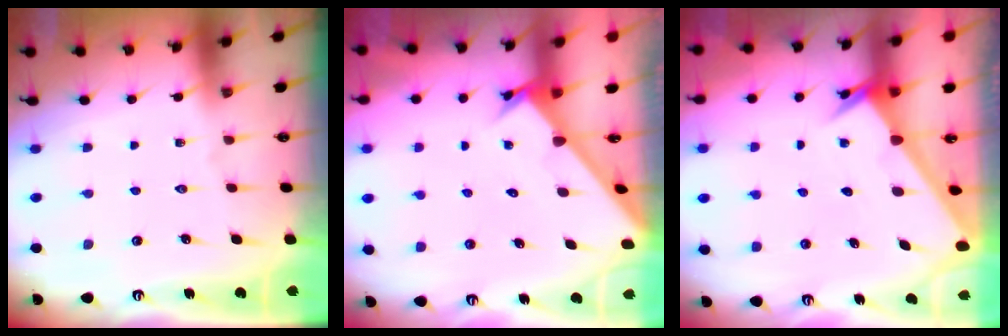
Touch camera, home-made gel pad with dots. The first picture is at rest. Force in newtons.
{"total": 2.5, "press": 2.5, "slide": 0.1}
{"total": 2.0, "press": 2.0, "slide": 0.2}